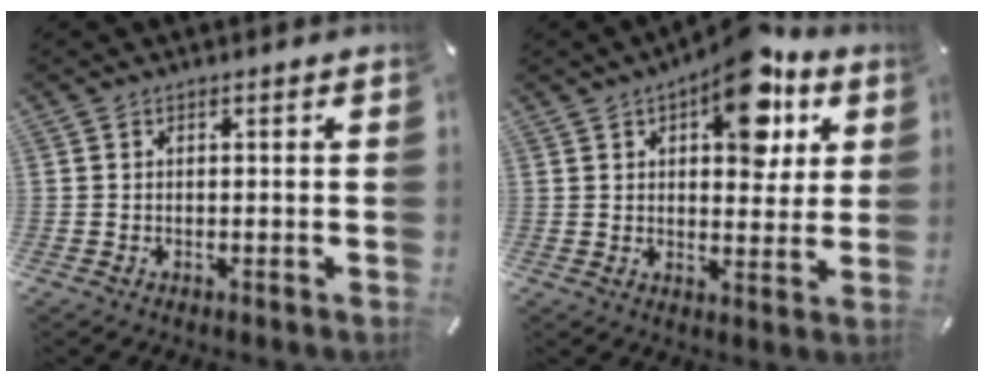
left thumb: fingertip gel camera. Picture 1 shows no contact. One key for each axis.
{"total": 15.1, "fx": 7.6, "fy": 7.6, "fz": 10.6, "tx": -0.133, "ty": -0.030, "tz": 0.126}